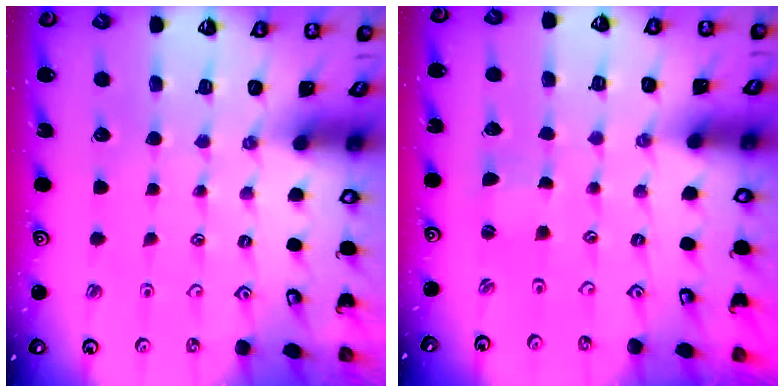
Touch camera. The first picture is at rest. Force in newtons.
{"total": 0.0}